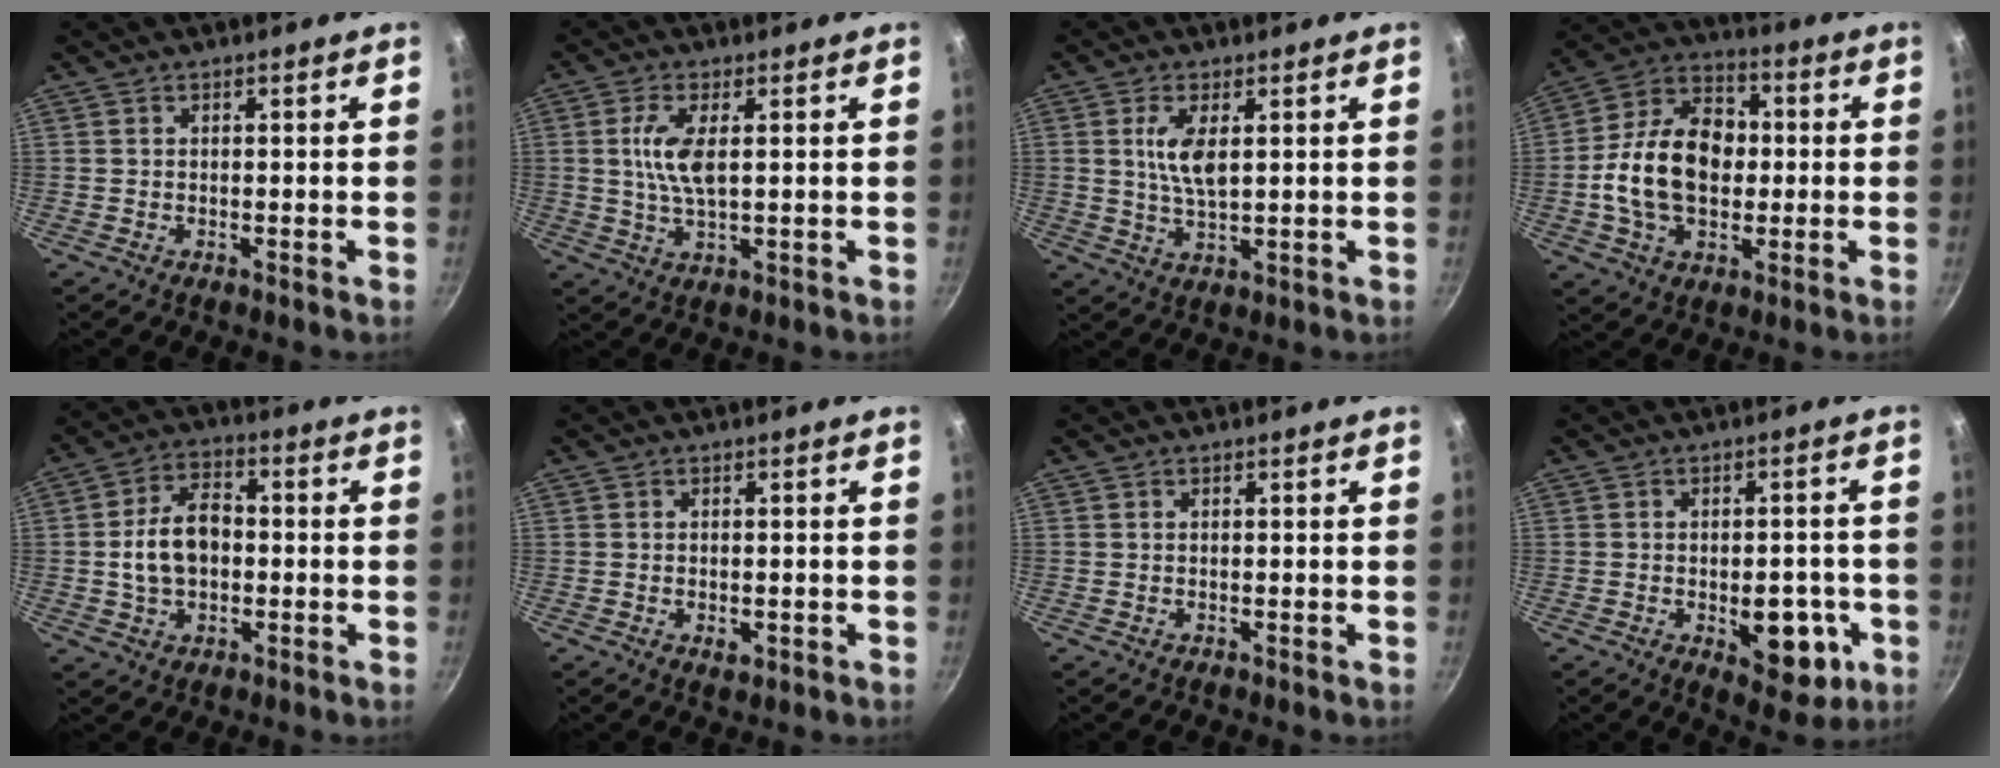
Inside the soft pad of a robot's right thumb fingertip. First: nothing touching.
{"total": 6.8, "force": [1.1, 2.6, 6.2], "torque": [-0.130, 0.000, 0.021]}
{"total": 6.2, "force": [1.5, 2.5, 5.4], "torque": [-0.103, -0.008, 0.030]}
{"total": 17.6, "force": [-0.6, 12.3, 12.6], "torque": [-0.189, 0.032, -0.024]}
{"total": 10.1, "force": [-0.5, 6.8, 7.4], "torque": [-0.112, 0.025, -0.014]}
{"total": 2.3, "force": [-0.7, 1.3, 1.7], "torque": [-0.026, -0.002, -0.009]}
{"total": 0.0}
{"total": 10.8, "force": [-3.1, 5.8, 8.5], "torque": [-0.069, 0.008, -0.032]}